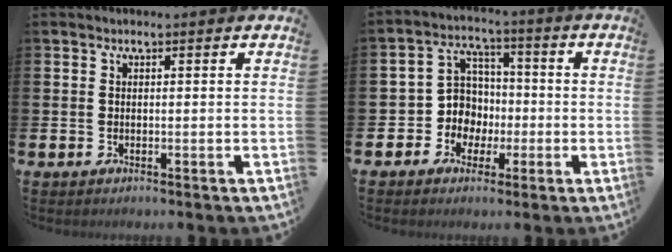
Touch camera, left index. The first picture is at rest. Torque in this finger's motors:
{"motor_torque": [0.15, 0.05, 0.08, 0.00]}